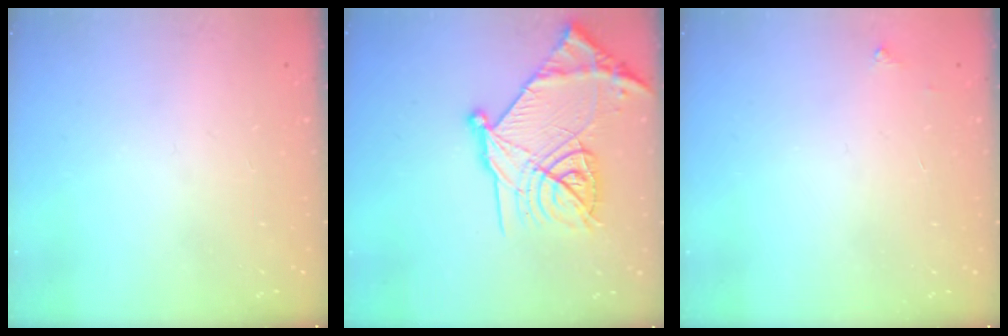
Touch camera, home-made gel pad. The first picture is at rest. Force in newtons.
{"total": 23.6, "press": 23.5, "slide": 2.1}
{"total": 2.5, "press": 2.5, "slide": 0.4}